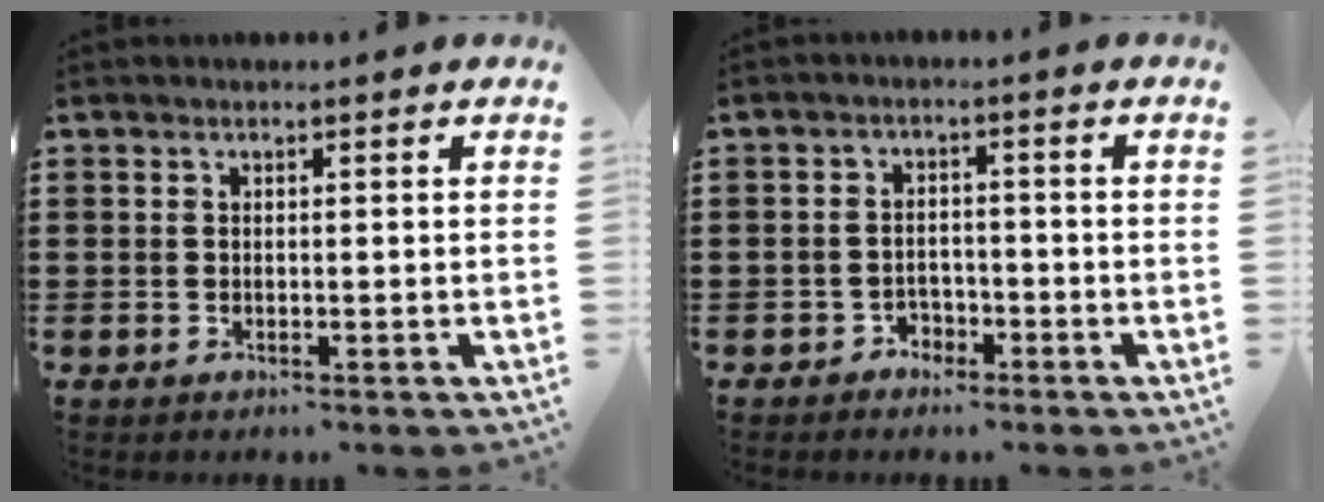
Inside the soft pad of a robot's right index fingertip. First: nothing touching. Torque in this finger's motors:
{"motor_torque": [0.09, 0.00, 0.03, 0.01]}